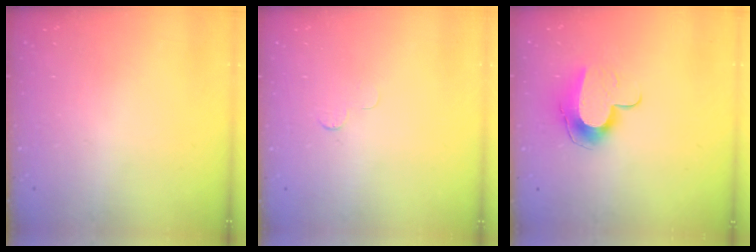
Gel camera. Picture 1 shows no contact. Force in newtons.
{"total": 2.5, "press": 2.5, "slide": 0.2}
{"total": 10.5, "press": 10.5, "slide": 0.5}